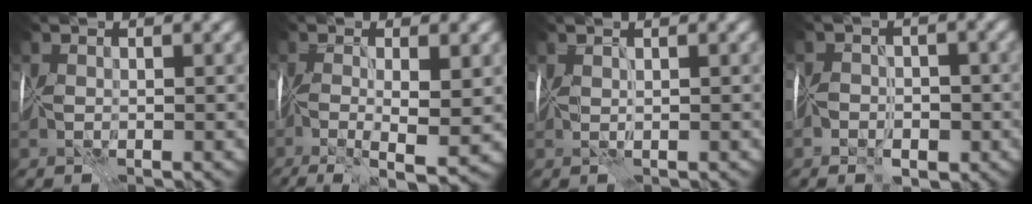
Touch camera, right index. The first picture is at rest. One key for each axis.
{"total": 7.8, "fx": -1.9, "fy": 1.7, "fz": 7.4, "tx": -0.118, "ty": -0.015, "tz": -0.025}
{"total": 0.8, "fx": 0.5, "fy": -0.6, "fz": 0.2, "tx": 0.000, "ty": 0.003, "tz": 0.009}
{"total": 3.0, "fx": -2.1, "fy": 1.8, "fz": 1.3, "tx": -0.006, "ty": 0.000, "tz": -0.040}